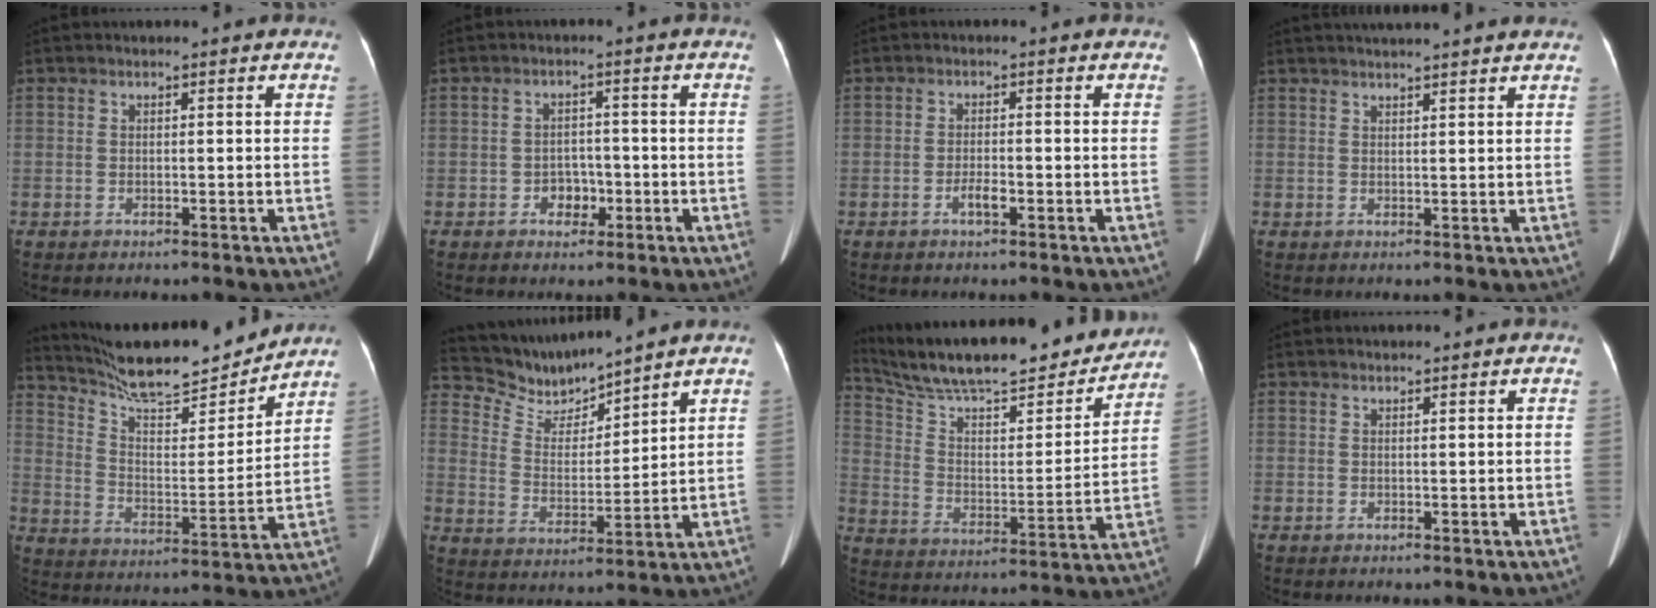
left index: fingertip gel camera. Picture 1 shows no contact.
{"total": 3.0, "force": [-1.3, 2.3, 1.6], "torque": [-0.020, 0.007, -0.016]}
{"total": 1.8, "force": [-0.9, 0.4, 1.5], "torque": [-0.029, 0.001, -0.015]}
{"total": 9.8, "force": [8.9, -0.3, 4.0], "torque": [-0.060, 0.029, 0.106]}
{"total": 17.8, "force": [16.4, 2.0, 6.6], "torque": [-0.119, -0.013, 0.261]}
{"total": 7.8, "force": [7.8, 0.0, 0.2], "torque": [-0.022, -0.002, 0.169]}
{"total": 26.4, "force": [23.0, 4.8, 12.1], "torque": [-0.204, -0.007, 0.340]}
{"total": 0.8, "force": [0.7, 0.0, 0.2], "torque": [-0.007, 0.014, 0.016]}